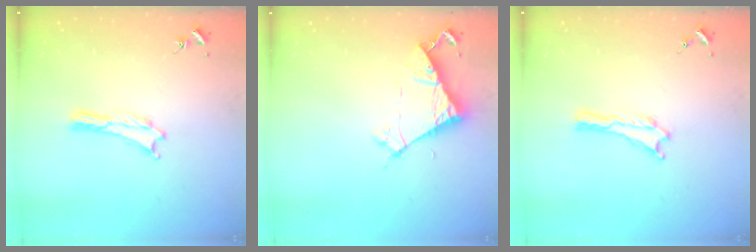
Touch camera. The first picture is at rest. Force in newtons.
{"total": 6.4, "press": 6.4, "slide": 0.4}
{"total": 0.0}